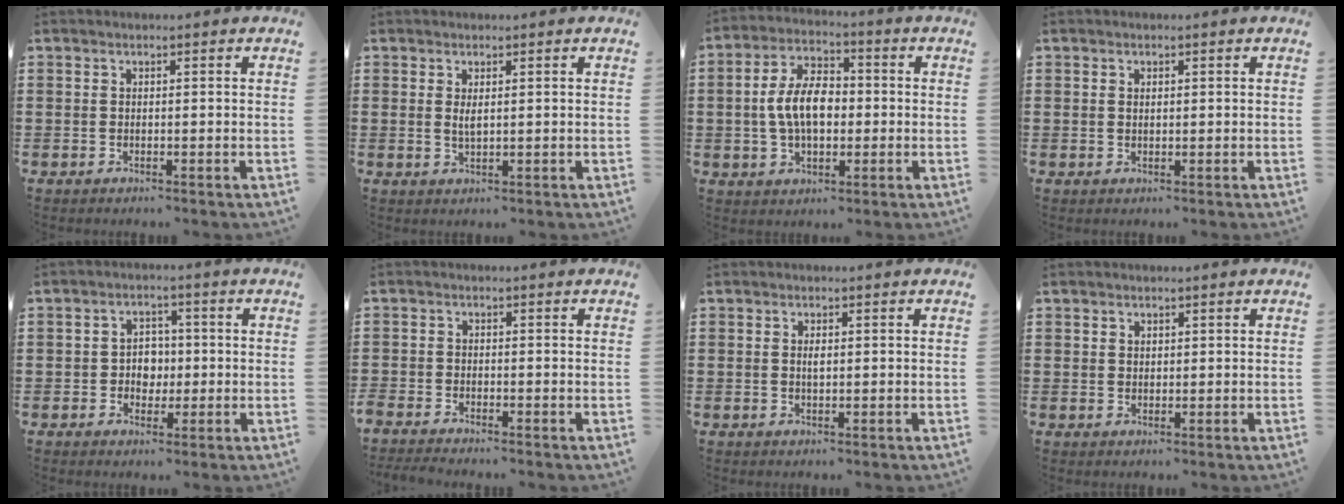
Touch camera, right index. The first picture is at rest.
{"total": 1.7, "force": [0.6, 0.5, 1.5], "torque": [-0.030, 0.002, 0.009]}
{"total": 8.4, "force": [-0.4, 4.8, 6.9], "torque": [-0.156, 0.007, -0.015]}
{"total": 0.7, "force": [0.2, 0.5, 0.4], "torque": [-0.009, 0.003, 0.004]}
{"total": 3.4, "force": [-0.4, 3.0, 1.6], "torque": [-0.031, 0.005, -0.014]}
{"total": 1.9, "force": [-1.9, -0.2, 0.1], "torque": [-0.014, -0.006, -0.042]}
{"total": 1.1, "force": [0.3, 0.4, 1.0], "torque": [-0.020, 0.002, 0.004]}
{"total": 1.2, "force": [0.9, 0.8, 0.1], "torque": [-0.004, 0.003, 0.018]}